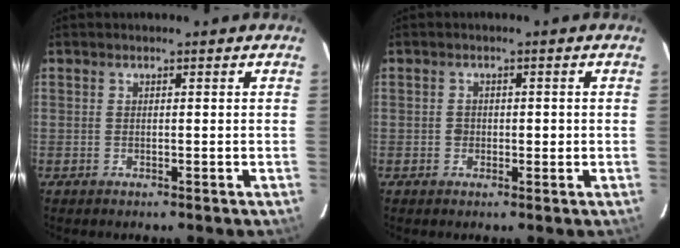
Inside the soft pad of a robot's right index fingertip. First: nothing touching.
{"total": 1.9, "force": [-0.2, 1.5, 1.1], "torque": [-0.017, 0.005, -0.002]}